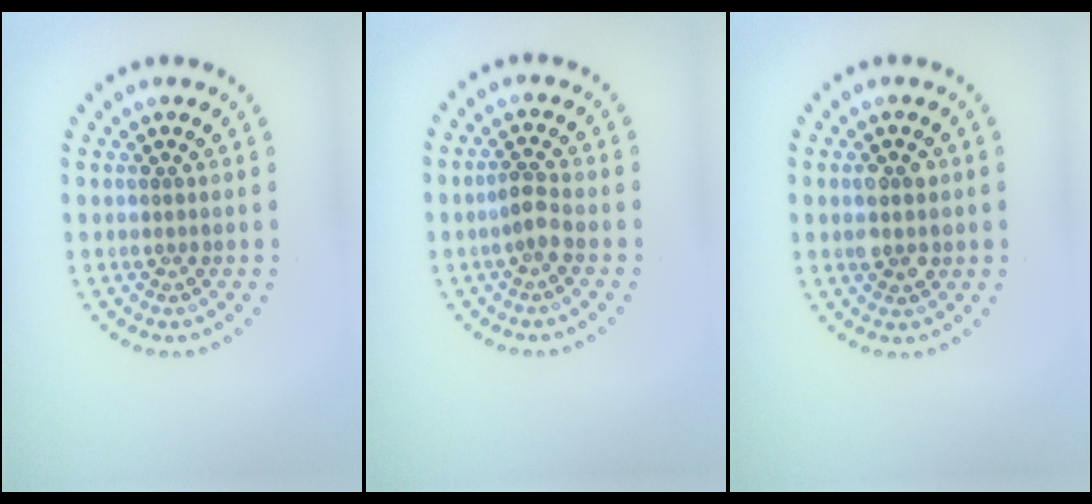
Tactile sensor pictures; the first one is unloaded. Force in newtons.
{"total": 1.8, "press": 1.4, "slide": 1.0}
{"total": 2.4, "press": 2.4, "slide": 0.3}